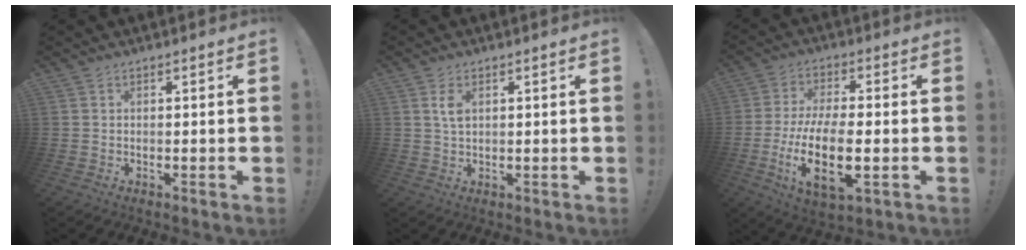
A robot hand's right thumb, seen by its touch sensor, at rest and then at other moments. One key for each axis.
{"total": 3.7, "fx": 1.3, "fy": 2.2, "fz": 2.7, "tx": -0.034, "ty": -0.005, "tz": 0.019}
{"total": 16.4, "fx": -3.6, "fy": 6.5, "fz": 14.7, "tx": -0.280, "ty": -0.004, "tz": -0.056}